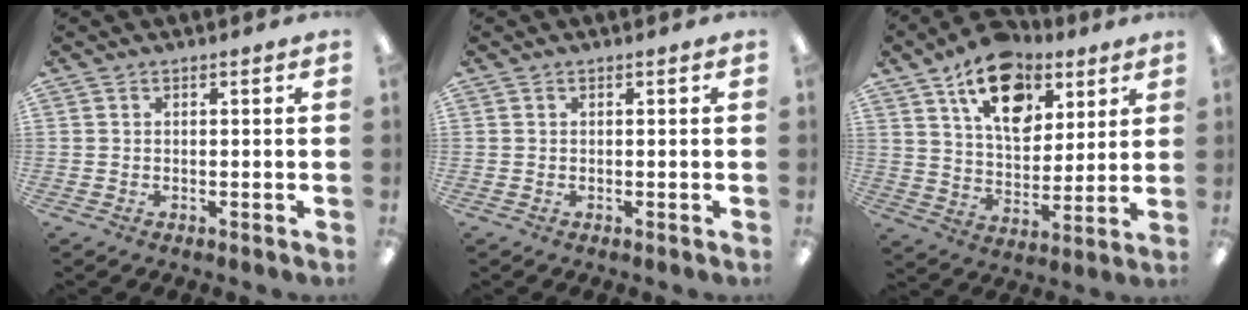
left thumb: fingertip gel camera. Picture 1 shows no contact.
{"total": 0.0}
{"total": 16.8, "force": [9.9, 10.2, 9.0], "torque": [-0.132, -0.043, 0.175]}